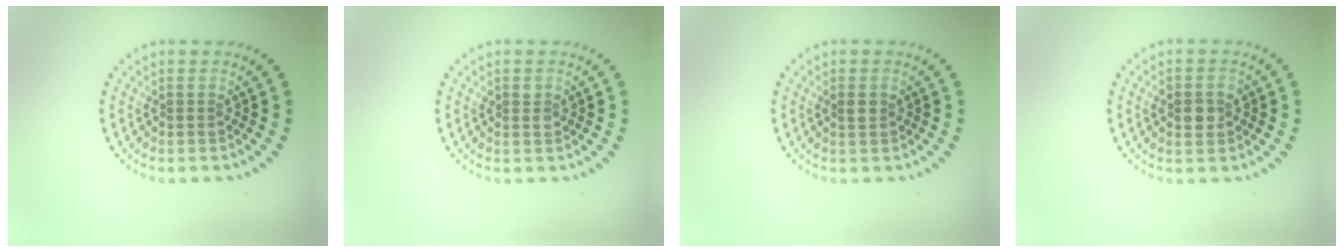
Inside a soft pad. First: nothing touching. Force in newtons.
{"total": 1.1, "press": 1.0, "slide": 0.4}
{"total": 1.1, "press": 1.0, "slide": 0.4}
{"total": 2.6, "press": 2.5, "slide": 0.3}